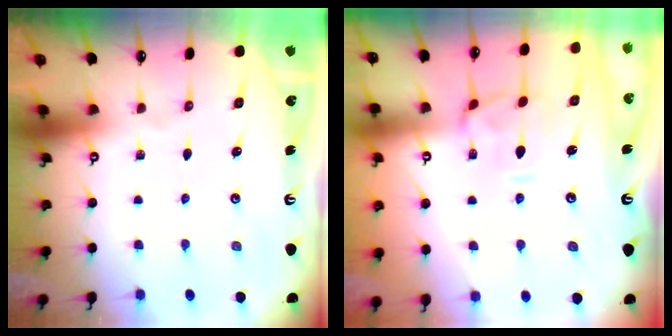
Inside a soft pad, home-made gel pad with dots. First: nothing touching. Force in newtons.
{"total": 2.6, "press": 2.4, "slide": 1.0}